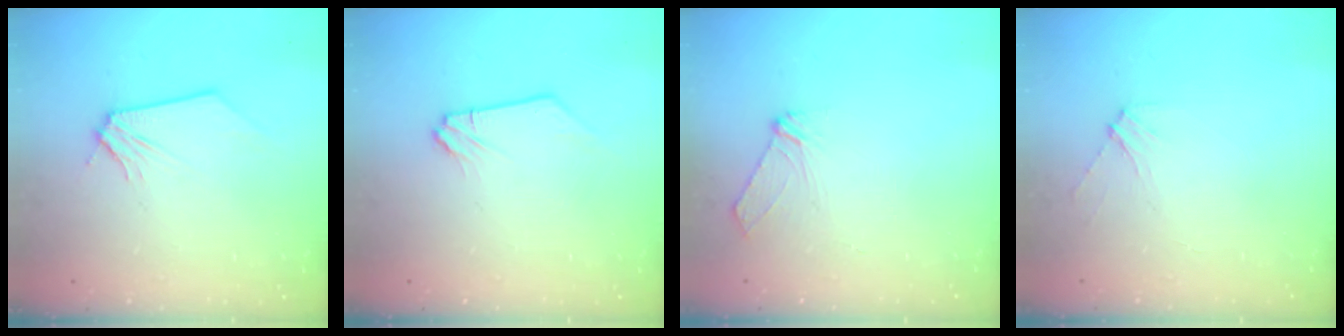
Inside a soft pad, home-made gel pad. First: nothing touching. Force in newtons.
{"total": 0.0}
{"total": 5.9, "press": 5.8, "slide": 1.0}
{"total": 4.4, "press": 4.4, "slide": 0.5}